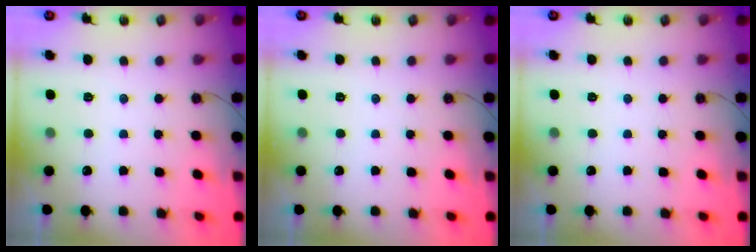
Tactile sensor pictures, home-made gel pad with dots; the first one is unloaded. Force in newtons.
{"total": 0.0}
{"total": 0.0}